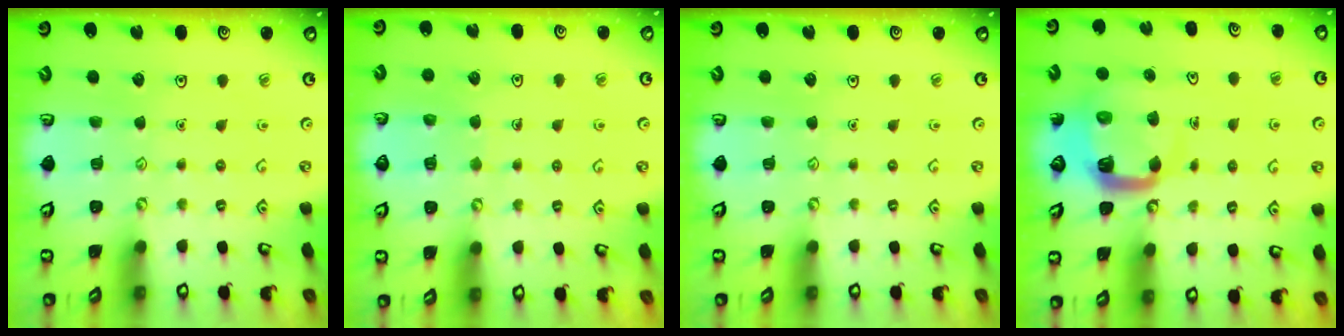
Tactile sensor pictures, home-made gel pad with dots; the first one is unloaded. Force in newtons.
{"total": 5.1, "press": 5.0, "slide": 0.4}
{"total": 0.0}
{"total": 6.4, "press": 6.4, "slide": 0.9}